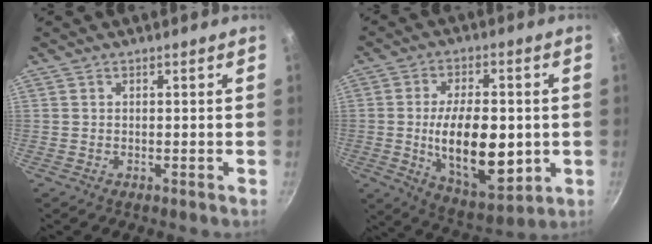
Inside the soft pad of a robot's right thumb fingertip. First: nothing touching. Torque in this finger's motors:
{"motor_torque": [-0.43, 1.46, 1.49, -0.20, 0.18]}